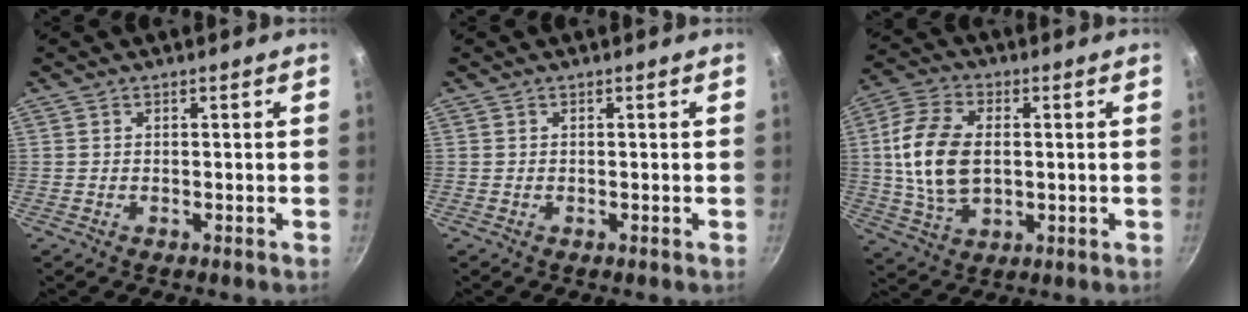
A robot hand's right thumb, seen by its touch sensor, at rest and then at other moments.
{"total": 0.0}
{"total": 13.7, "force": [0.9, 8.5, 10.8], "torque": [-0.202, 0.003, 0.016]}